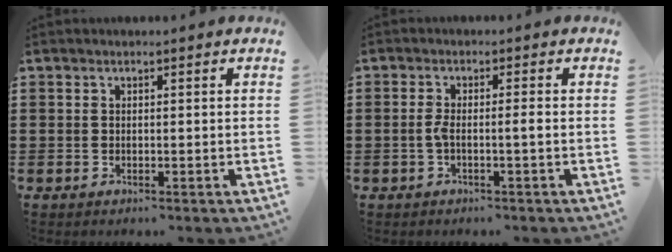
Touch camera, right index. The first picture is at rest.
{"total": 3.2, "force": [-0.8, 0.1, 3.1], "torque": [-0.073, -0.007, -0.022]}